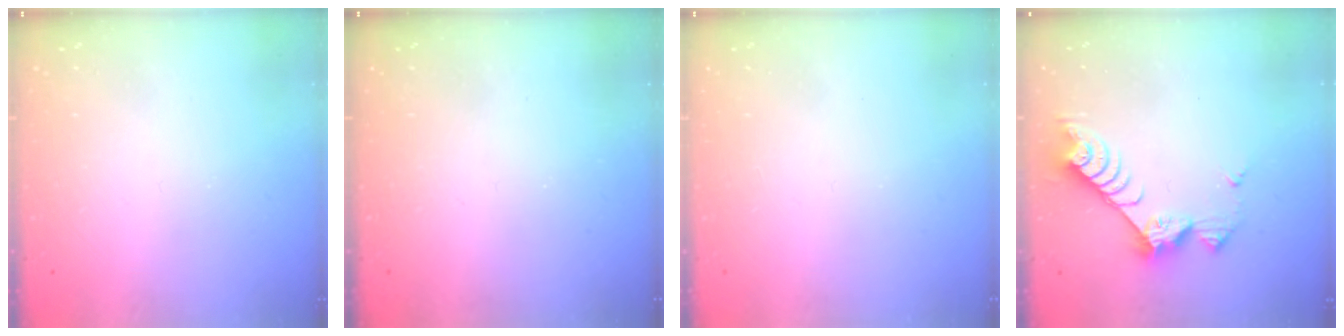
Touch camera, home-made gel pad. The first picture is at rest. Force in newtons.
{"total": 0.0}
{"total": 0.0}
{"total": 8.4, "press": 8.3, "slide": 0.7}